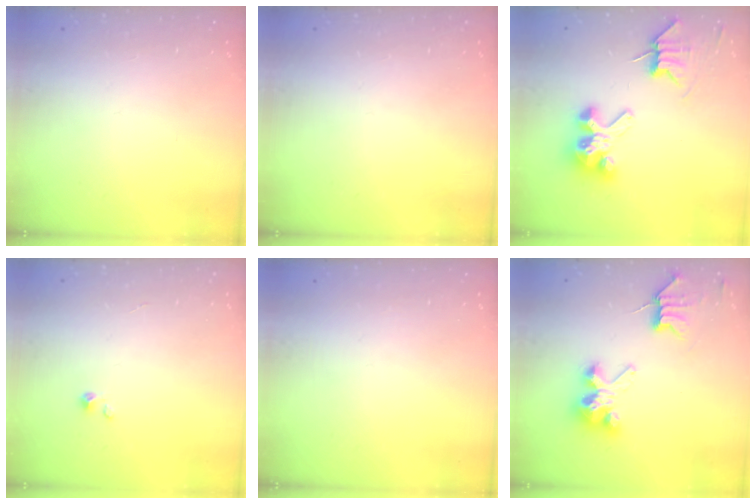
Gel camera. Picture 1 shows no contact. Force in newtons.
{"total": 0.0}
{"total": 7.1, "press": 7.1, "slide": 0.7}
{"total": 0.7, "press": 0.7, "slide": 0.1}
{"total": 0.0}
{"total": 6.1, "press": 6.1, "slide": 0.2}